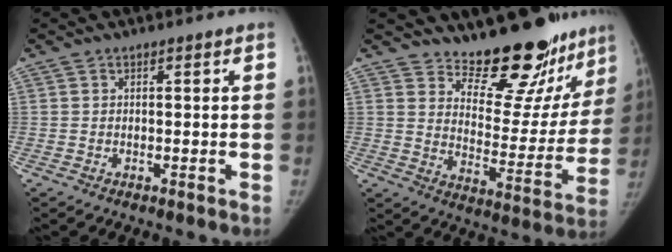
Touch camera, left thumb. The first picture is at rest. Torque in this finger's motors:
{"motor_torque": [0.22, 0.04, 0.31, -0.22, 0.05]}